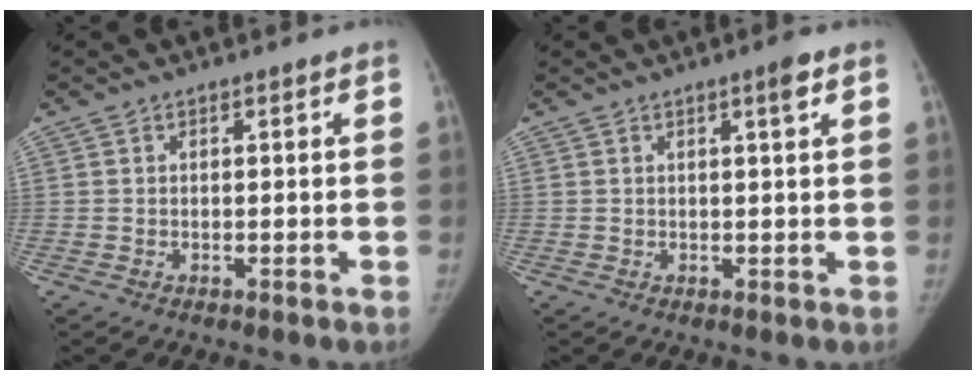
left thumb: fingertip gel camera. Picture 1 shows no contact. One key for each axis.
{"total": 2.1, "fx": 1.1, "fy": 0.1, "fz": 1.8, "tx": -0.030, "ty": -0.005, "tz": 0.017}